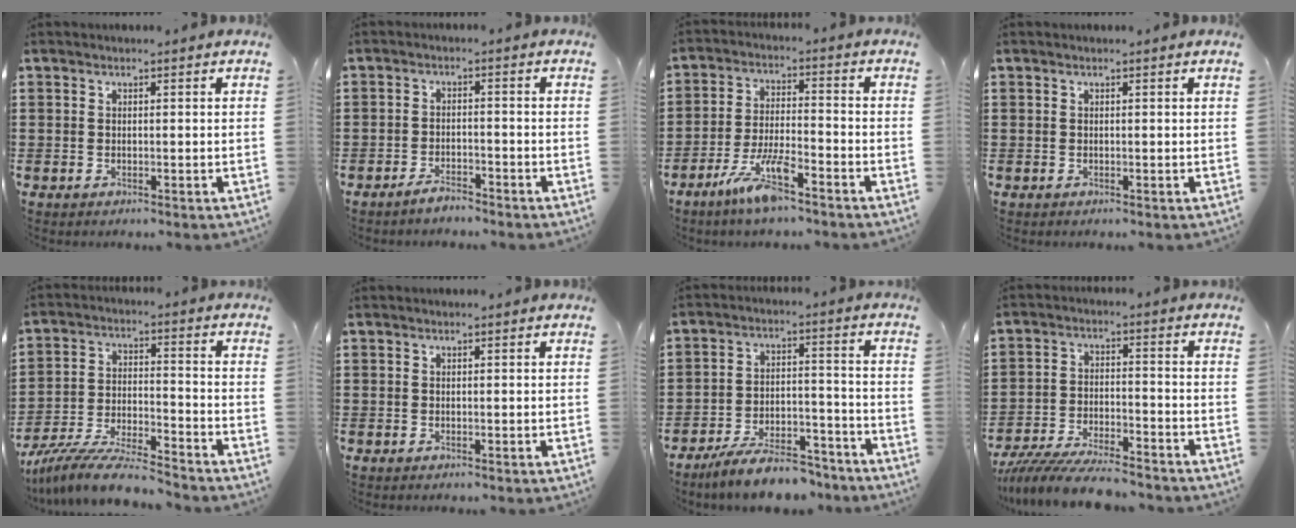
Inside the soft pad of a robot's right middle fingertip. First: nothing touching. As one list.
[{"total": 2.6, "force": [-2.4, 0.4, 0.8], "torque": [-0.015, 0.006, -0.047]}, {"total": 7.9, "force": [-5.3, 1.6, 5.6], "torque": [-0.121, -0.004, -0.100]}, {"total": 0.0}, {"total": 9.5, "force": [-8.8, 0.5, 3.4], "torque": [-0.071, 0.008, -0.175]}, {"total": 0.0}, {"total": 8.4, "force": [-7.5, 1.7, 3.1], "torque": [-0.048, 0.022, -0.142]}, {"total": 7.8, "force": [-7.3, 0.7, 2.5], "torque": [-0.050, 0.004, -0.141]}]